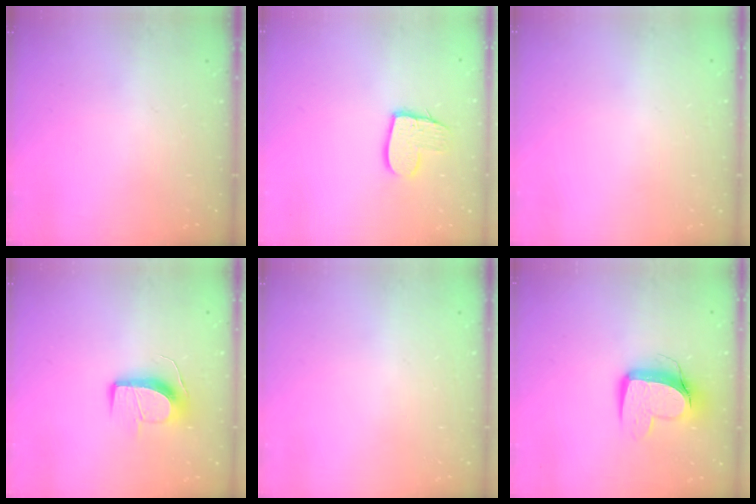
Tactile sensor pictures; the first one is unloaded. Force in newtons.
{"total": 10.7, "press": 10.6, "slide": 0.8}
{"total": 0.0}
{"total": 10.1, "press": 10.1, "slide": 0.2}
{"total": 0.0}
{"total": 10.8, "press": 10.7, "slide": 1.1}